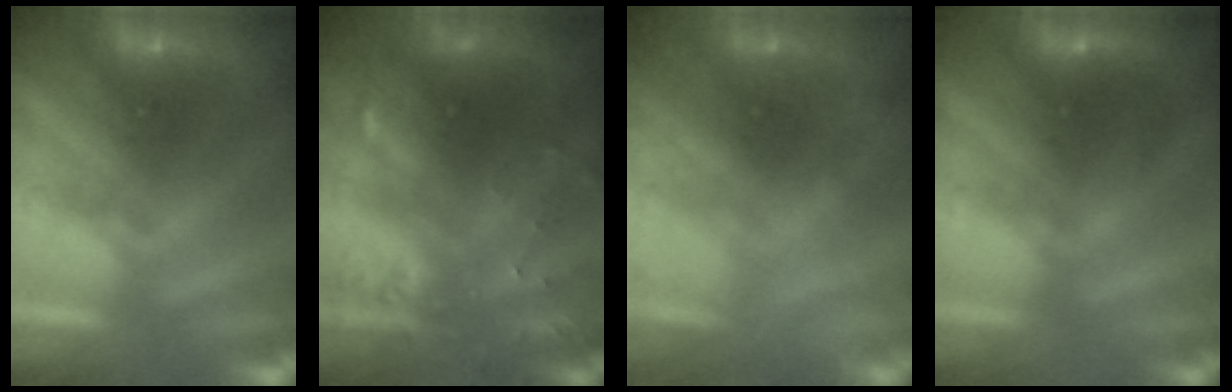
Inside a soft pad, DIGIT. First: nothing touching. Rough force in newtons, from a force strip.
{"total": 5.8}
{"total": 2.1}
{"total": 2.6}